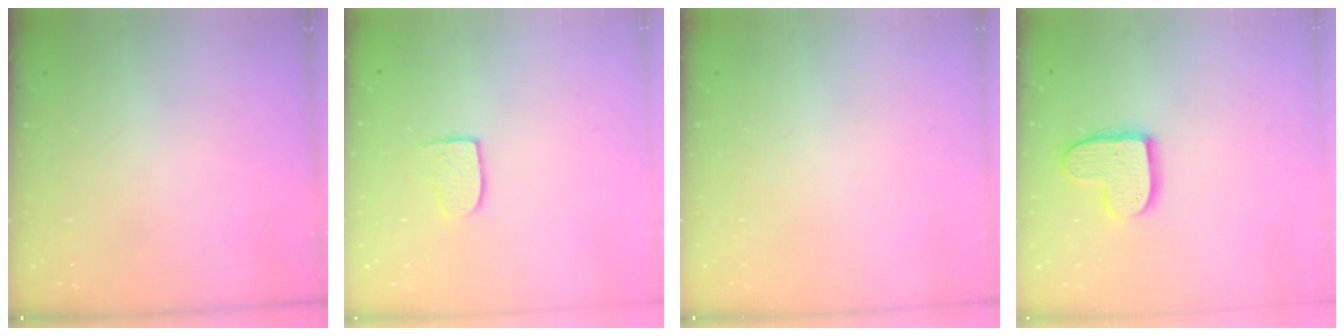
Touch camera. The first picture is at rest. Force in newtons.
{"total": 5.9, "press": 5.9, "slide": 0.4}
{"total": 0.0}
{"total": 12.6, "press": 12.6, "slide": 0.9}